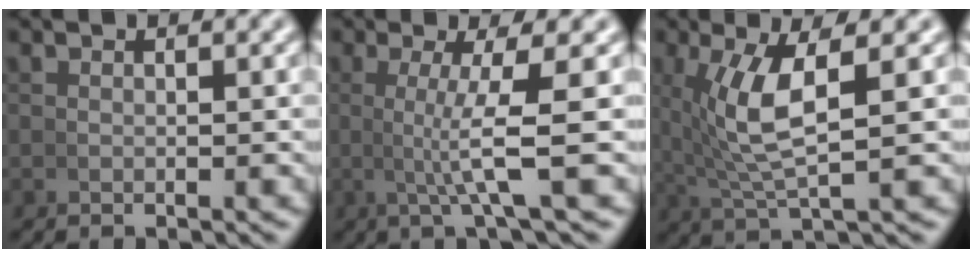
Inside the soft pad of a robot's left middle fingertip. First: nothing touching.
{"total": 4.2, "force": [0.5, -0.7, 4.1], "torque": [-0.076, -0.002, 0.009]}
{"total": 5.7, "force": [1.0, 1.6, 5.4], "torque": [-0.114, -0.001, 0.029]}